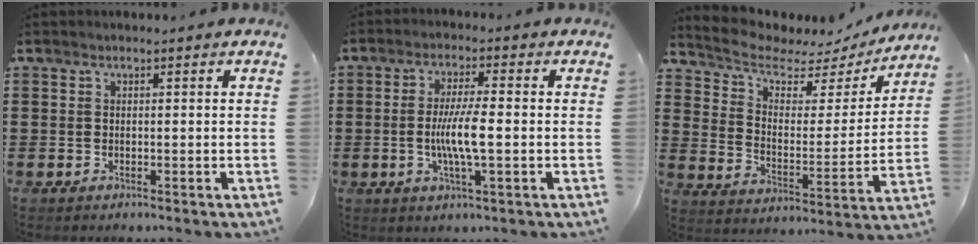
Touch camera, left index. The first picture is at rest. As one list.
[{"total": 6.4, "force": [-0.8, 1.0, 6.3], "torque": [-0.124, -0.002, -0.022]}, {"total": 5.2, "force": [4.3, 2.2, 1.9], "torque": [-0.067, -0.029, 0.067]}]